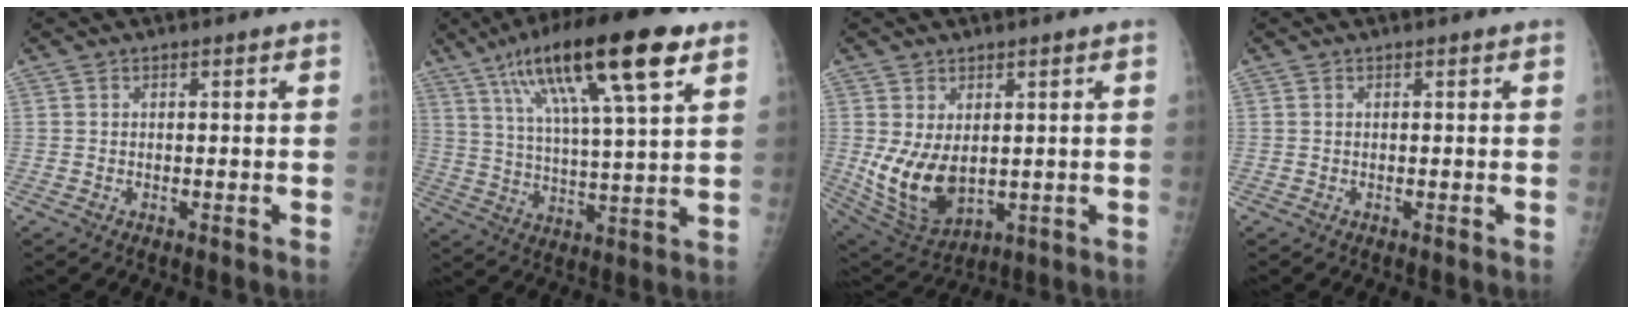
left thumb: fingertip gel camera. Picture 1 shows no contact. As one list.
[{"total": 21.1, "force": [11.1, 4.5, 17.4], "torque": [-0.290, -0.012, 0.188]}, {"total": 10.6, "force": [0.2, 6.6, 8.3], "torque": [-0.146, -0.019, 0.030]}, {"total": 0.0}]